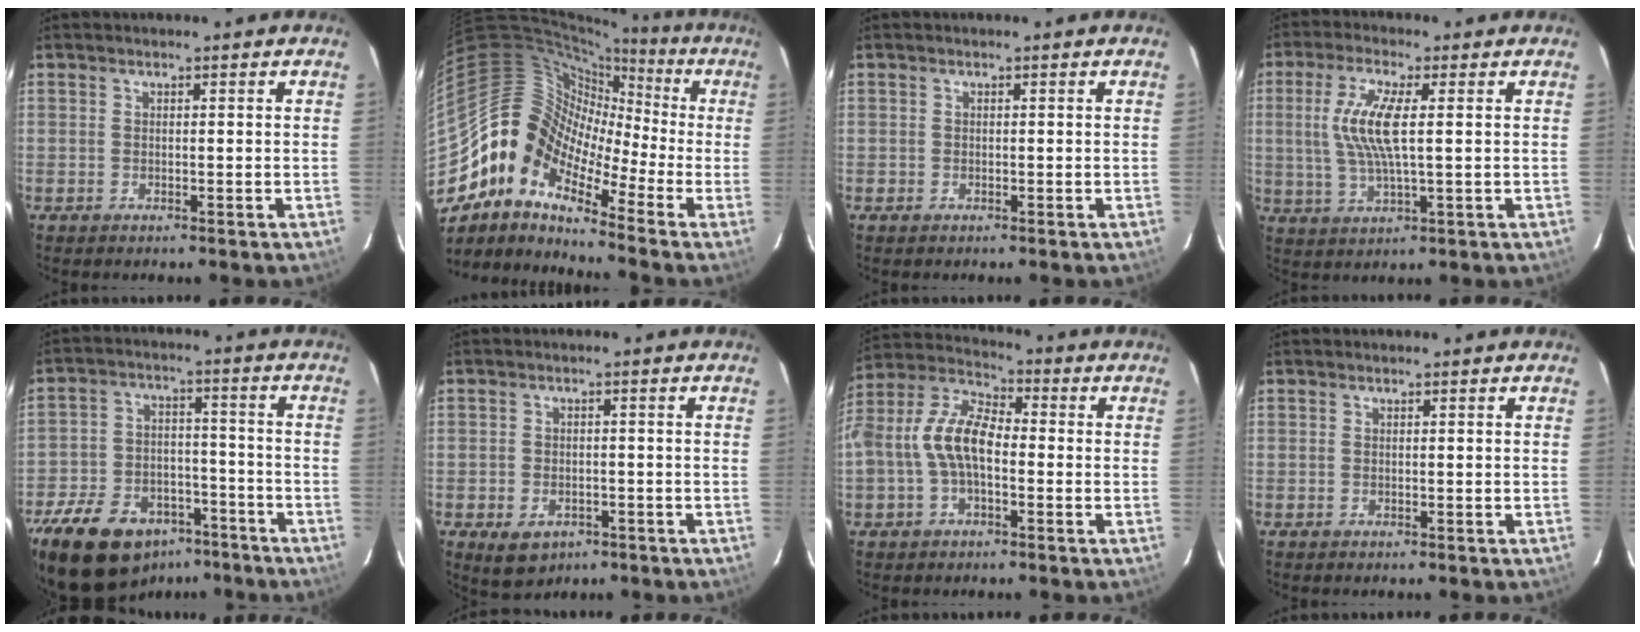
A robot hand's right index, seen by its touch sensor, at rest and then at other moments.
{"total": 12.2, "force": [-6.6, 8.0, 6.5], "torque": [-0.108, 0.017, -0.159]}
{"total": 0.8, "force": [-0.4, 0.7, -0.1], "torque": [0.004, 0.000, -0.007]}
{"total": 9.6, "force": [1.4, 2.3, 9.3], "torque": [-0.190, 0.003, 0.030]}
{"total": 22.6, "force": [-15.2, 12.6, 11.1], "torque": [-0.255, 0.004, -0.225]}
{"total": 6.3, "force": [-3.3, 4.5, 3.0], "torque": [-0.063, -0.007, -0.041]}
{"total": 10.9, "force": [-1.8, 5.8, 9.1], "torque": [-0.191, 0.021, -0.036]}
{"total": 0.0}